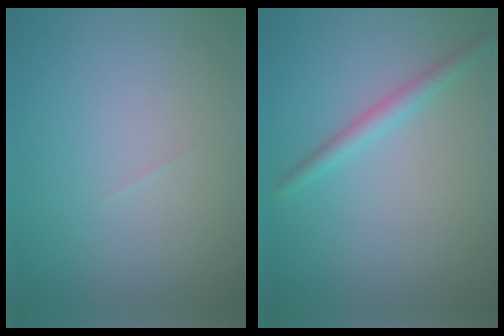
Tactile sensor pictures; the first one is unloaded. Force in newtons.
{"total": 1.8, "press": 1.8, "slide": 0.1}